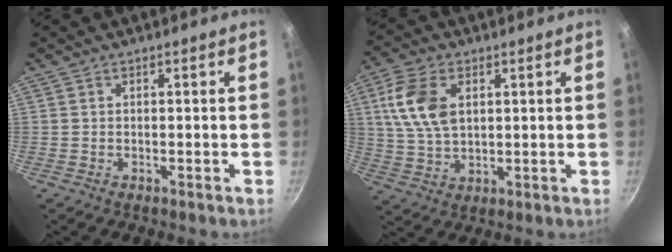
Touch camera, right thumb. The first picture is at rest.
{"total": 10.8, "force": [3.0, 6.6, 8.0], "torque": [-0.148, -0.004, 0.060]}